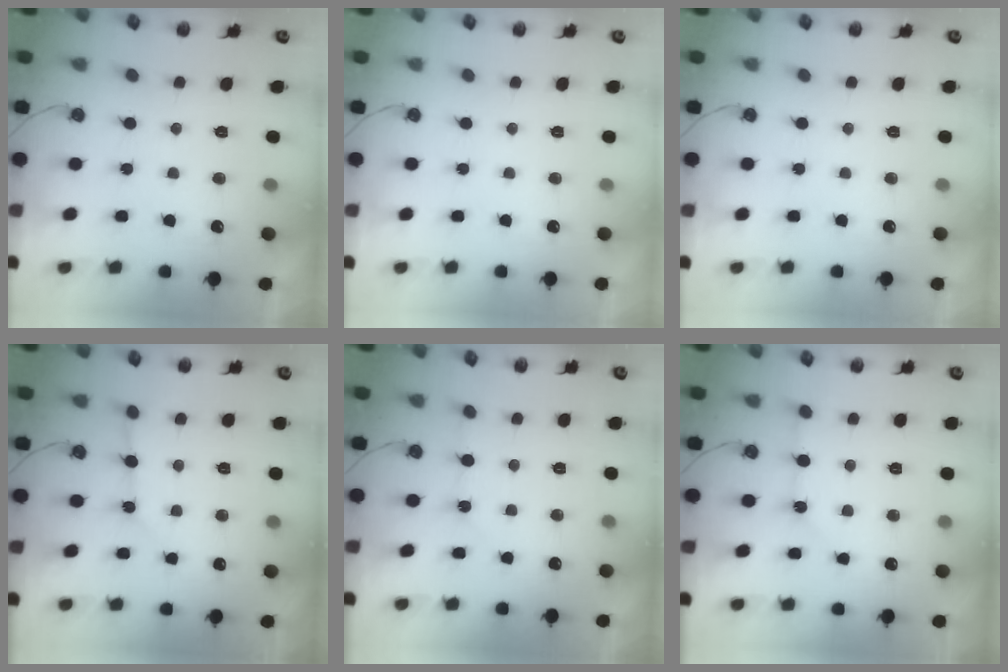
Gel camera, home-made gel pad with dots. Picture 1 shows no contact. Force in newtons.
{"total": 0.0}
{"total": 0.0}
{"total": 4.7, "press": 4.7, "slide": 0.4}
{"total": 1.5, "press": 1.5, "slide": 0.3}
{"total": 1.8, "press": 1.7, "slide": 0.3}